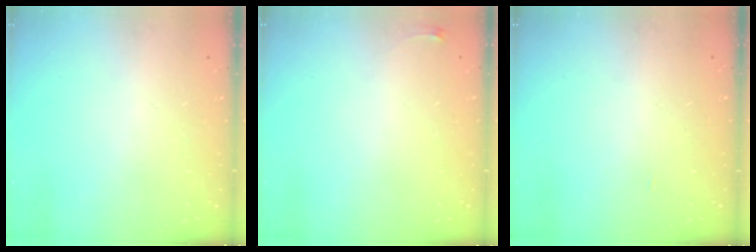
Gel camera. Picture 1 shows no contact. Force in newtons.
{"total": 2.6, "press": 2.6, "slide": 0.6}
{"total": 15.5, "press": 3.5, "slide": 15.1}